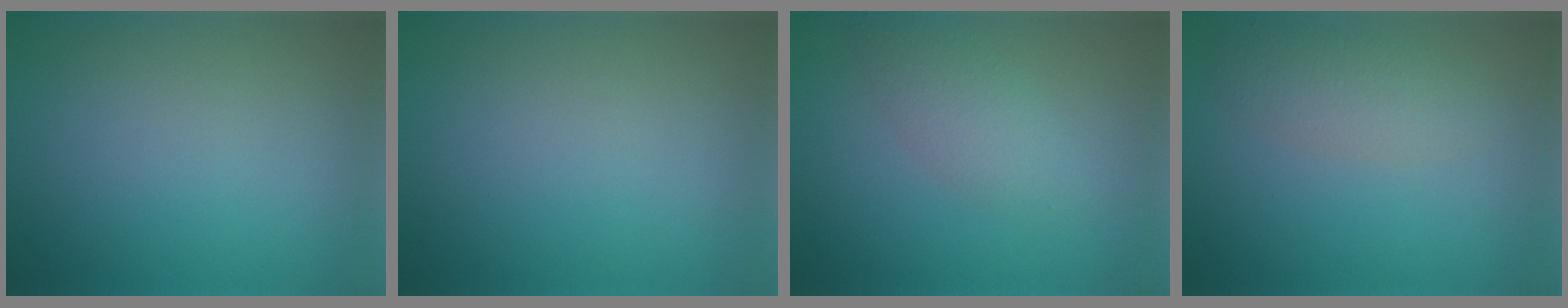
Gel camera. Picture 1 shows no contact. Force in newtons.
{"total": 0.0}
{"total": 2.9, "press": 2.9, "slide": 0.1}
{"total": 2.7, "press": 2.7, "slide": 0.1}